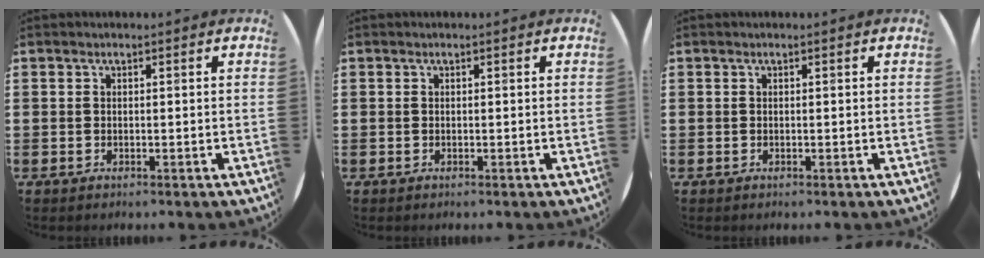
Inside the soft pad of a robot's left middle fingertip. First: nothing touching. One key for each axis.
{"total": 0.0}
{"total": 0.0}